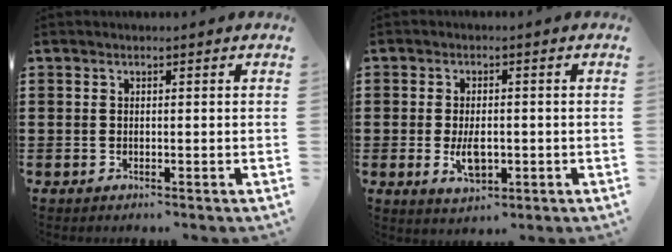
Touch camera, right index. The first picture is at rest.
{"total": 4.6, "force": [-0.8, 2.5, 3.8], "torque": [-0.074, -0.005, -0.018]}